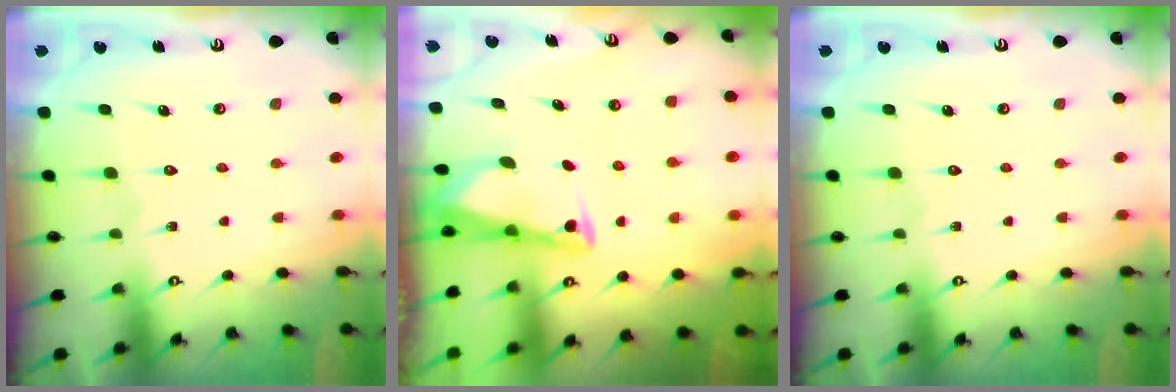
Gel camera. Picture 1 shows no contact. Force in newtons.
{"total": 2.9, "press": 2.9, "slide": 0.4}
{"total": 0.0}